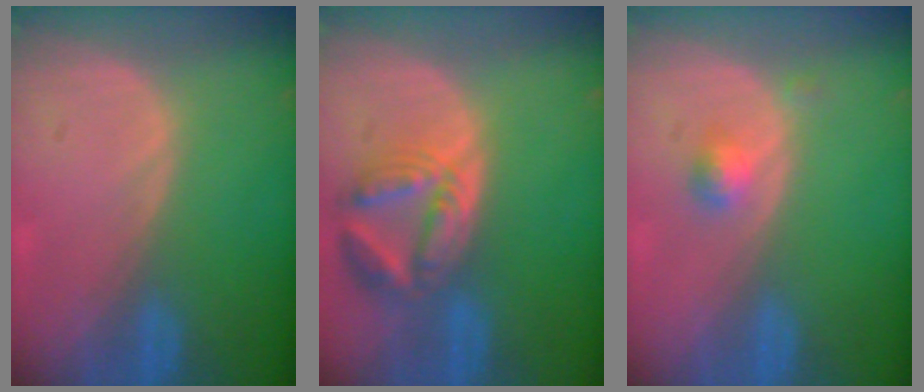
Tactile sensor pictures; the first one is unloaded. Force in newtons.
{"total": 8.2, "press": 7.3, "slide": 3.7}
{"total": 2.2, "press": 2.0, "slide": 1.0}